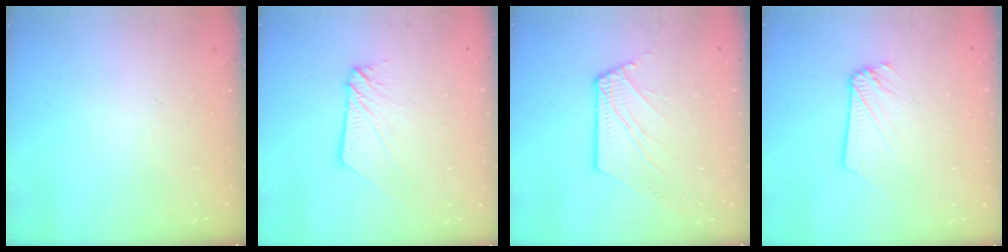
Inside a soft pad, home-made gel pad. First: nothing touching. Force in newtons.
{"total": 4.1, "press": 4.1, "slide": 0.4}
{"total": 6.9, "press": 6.8, "slide": 0.8}
{"total": 2.5, "press": 2.5, "slide": 0.1}